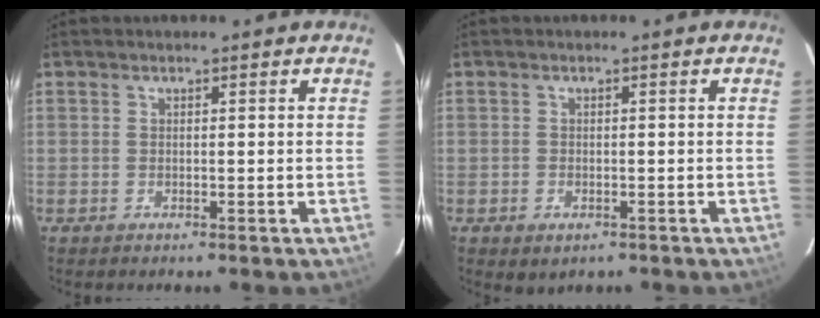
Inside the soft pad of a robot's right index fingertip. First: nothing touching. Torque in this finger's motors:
{"motor_torque": [0.35, -0.44, -0.01, -0.03]}